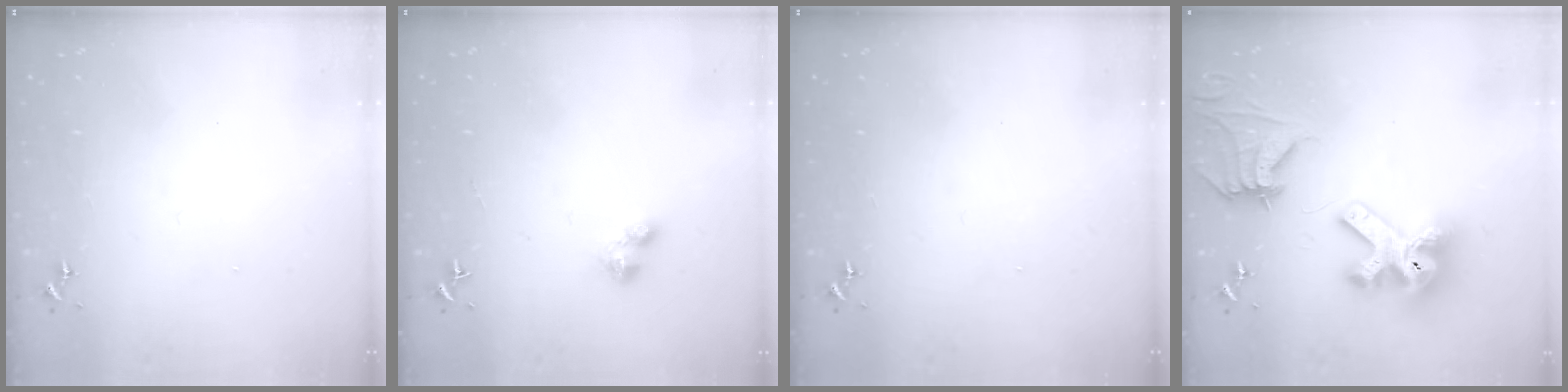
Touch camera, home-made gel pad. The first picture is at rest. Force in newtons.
{"total": 4.4, "press": 4.4, "slide": 0.3}
{"total": 0.0}
{"total": 15.7, "press": 15.6, "slide": 1.8}